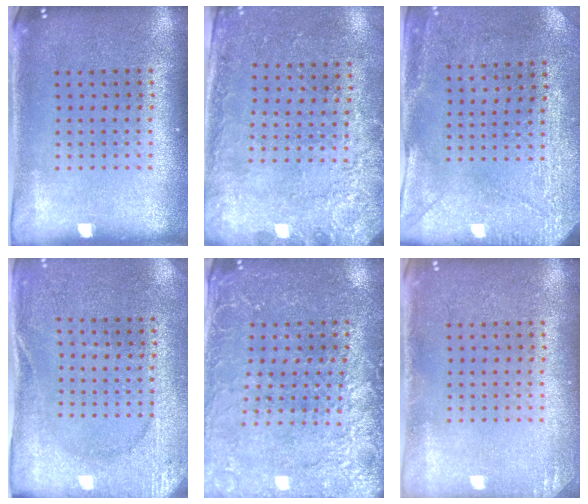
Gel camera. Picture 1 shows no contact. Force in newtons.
{"total": 2.5, "press": 2.1, "slide": 1.3}
{"total": 2.9, "press": 2.4, "slide": 1.6}
{"total": 2.6, "press": 2.6, "slide": 0.4}
{"total": 2.7, "press": 2.7, "slide": 0.5}
{"total": 1.1, "press": 1.1, "slide": 0.1}